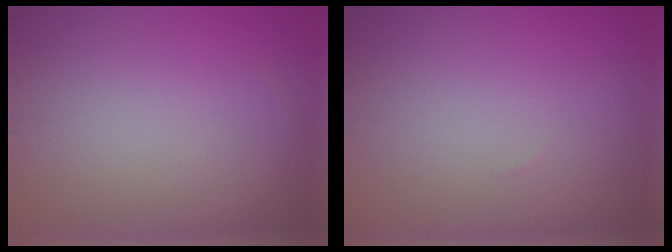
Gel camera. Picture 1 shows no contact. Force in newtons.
{"total": 0.0}